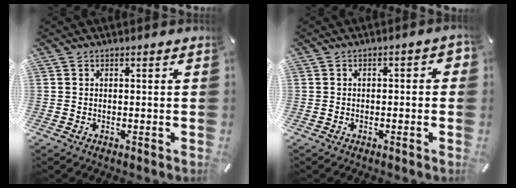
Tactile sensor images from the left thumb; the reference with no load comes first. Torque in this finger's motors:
{"motor_torque": [0.00, -0.13, -0.25, -0.08, 0.07]}